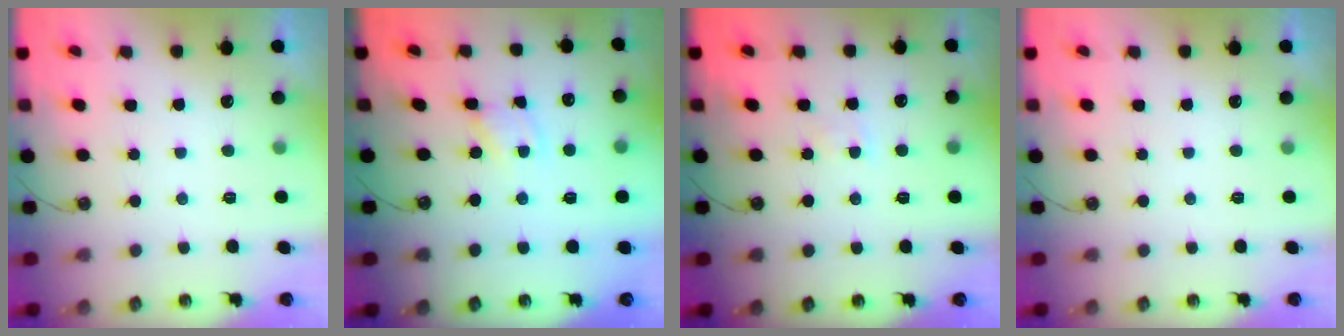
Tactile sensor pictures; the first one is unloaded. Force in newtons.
{"total": 1.5, "press": 1.5, "slide": 0.1}
{"total": 2.4, "press": 2.4, "slide": 0.4}
{"total": 0.0}